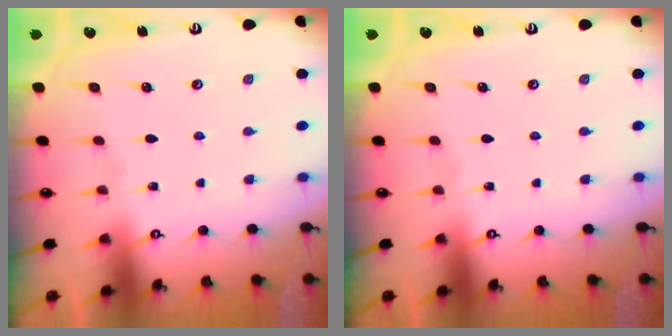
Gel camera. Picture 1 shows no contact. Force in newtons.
{"total": 0.0}